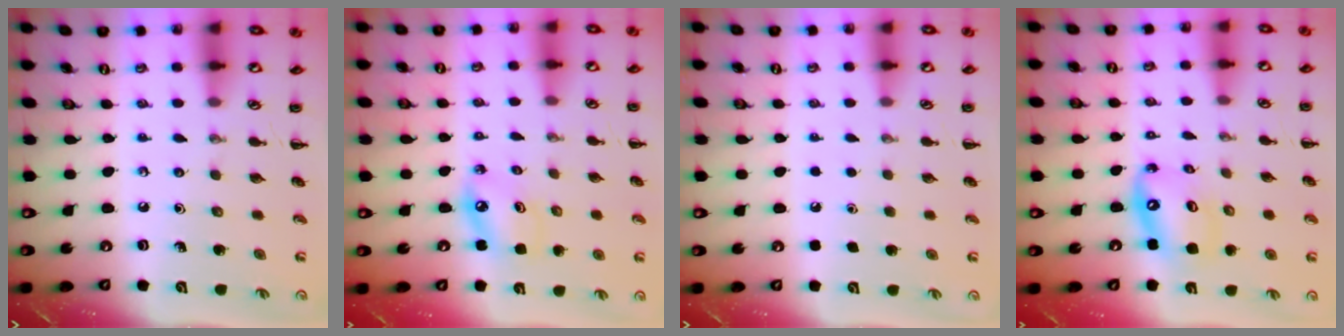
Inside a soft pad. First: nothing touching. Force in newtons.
{"total": 5.9, "press": 5.7, "slide": 1.5}
{"total": 1.5, "press": 1.5, "slide": 0.1}
{"total": 10.1, "press": 9.8, "slide": 2.6}